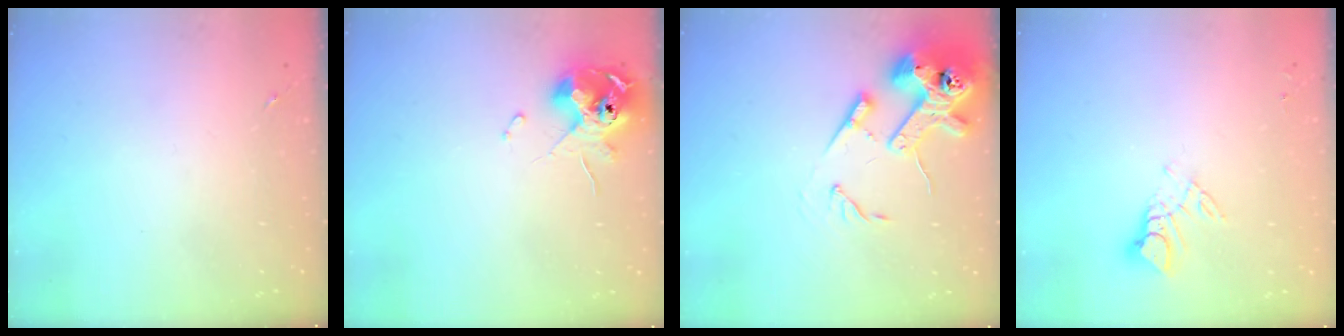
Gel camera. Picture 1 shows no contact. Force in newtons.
{"total": 10.8, "press": 10.7, "slide": 1.7}
{"total": 15.7, "press": 15.5, "slide": 2.1}
{"total": 6.8, "press": 6.8, "slide": 0.5}